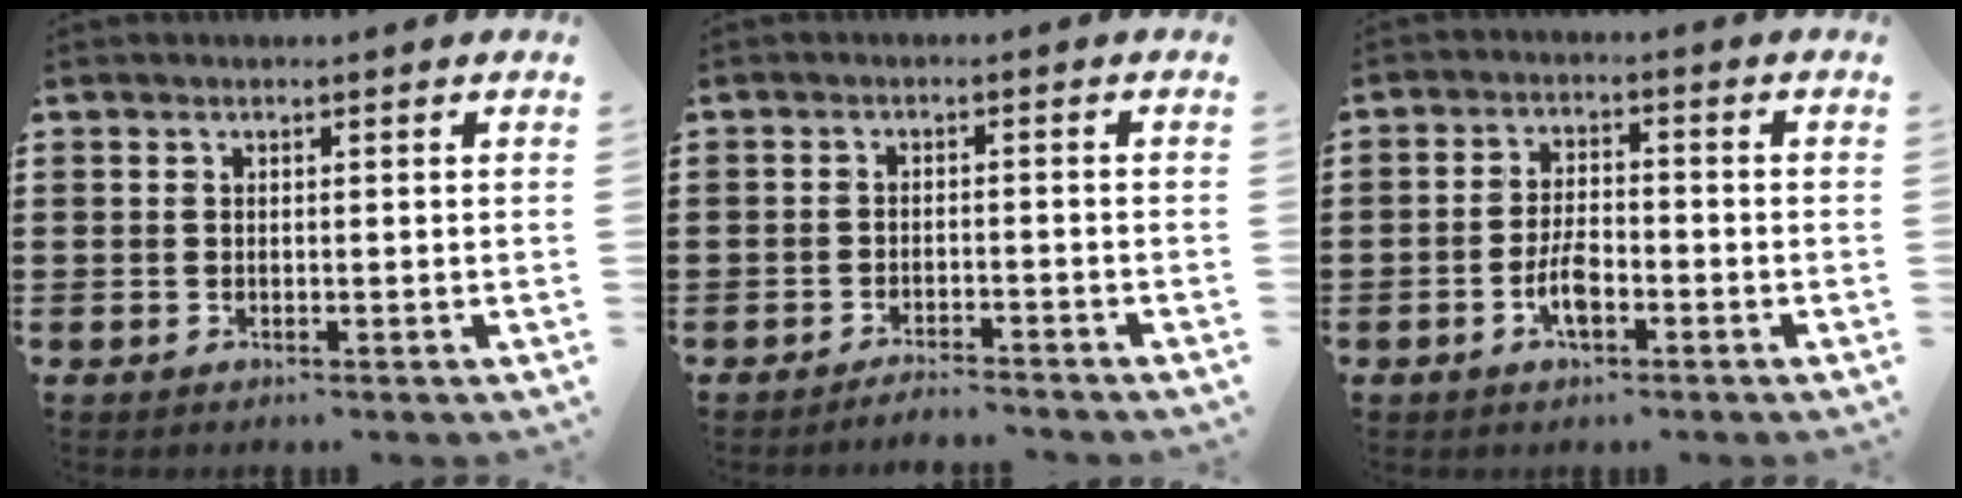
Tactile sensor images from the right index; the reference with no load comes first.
{"total": 2.5, "force": [-2.5, 0.0, 0.3], "torque": [-0.009, 0.001, -0.051]}
{"total": 4.7, "force": [-2.0, 2.0, 3.7], "torque": [-0.085, 0.001, -0.043]}